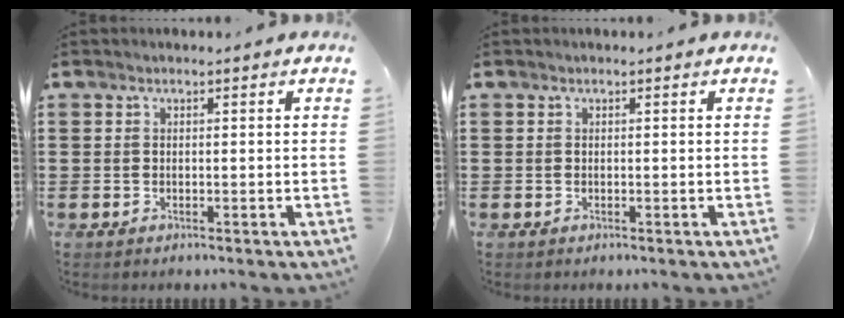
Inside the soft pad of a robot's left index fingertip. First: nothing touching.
{"total": 0.0}